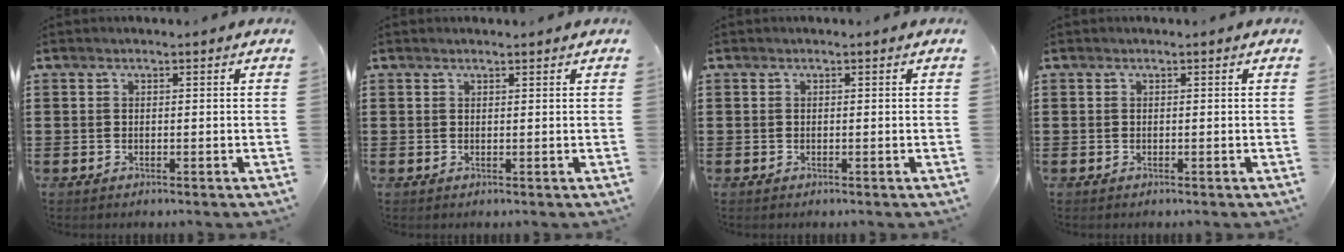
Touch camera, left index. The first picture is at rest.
{"total": 0.6, "force": [0.5, 0.0, 0.3], "torque": [-0.007, -0.001, 0.010]}
{"total": 0.0}
{"total": 0.0}